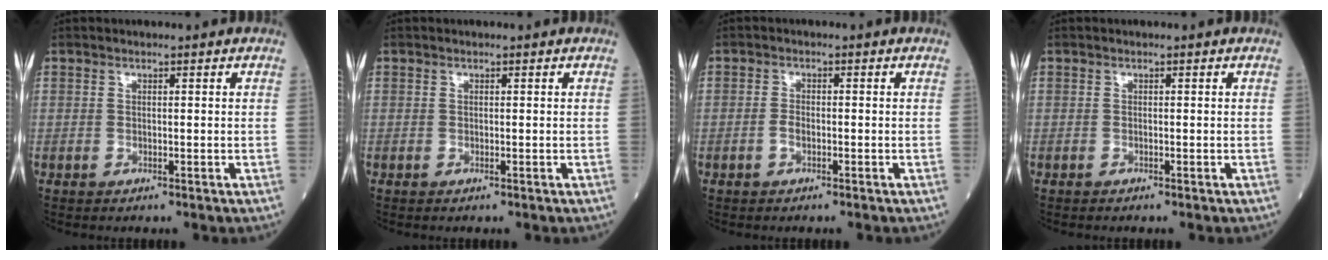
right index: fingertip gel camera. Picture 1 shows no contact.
{"total": 0.0}
{"total": 1.4, "force": [-0.6, 0.5, 1.1], "torque": [-0.024, 0.003, -0.010]}
{"total": 0.0}